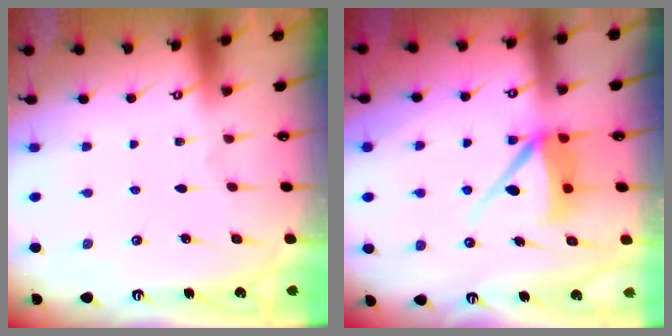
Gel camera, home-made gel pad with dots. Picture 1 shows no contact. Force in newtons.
{"total": 9.4, "press": 9.4, "slide": 0.8}